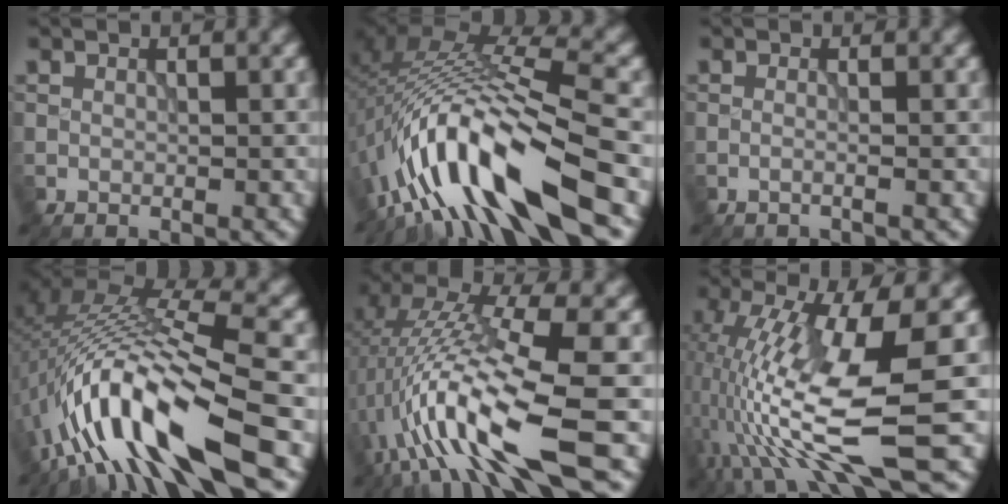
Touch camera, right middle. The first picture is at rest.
{"total": 12.9, "force": [-5.9, 3.3, 11.0], "torque": [-0.202, 0.015, -0.097]}
{"total": 1.3, "force": [-0.1, 0.5, 1.1], "torque": [-0.007, -0.011, -0.022]}
{"total": 13.6, "force": [-4.8, 3.6, 12.2], "torque": [-0.228, 0.017, -0.075]}
{"total": 12.4, "force": [-2.2, 2.7, 11.9], "torque": [-0.231, 0.008, -0.033]}
{"total": 12.1, "force": [-2.8, 2.9, 11.4], "torque": [-0.232, -0.011, -0.045]}